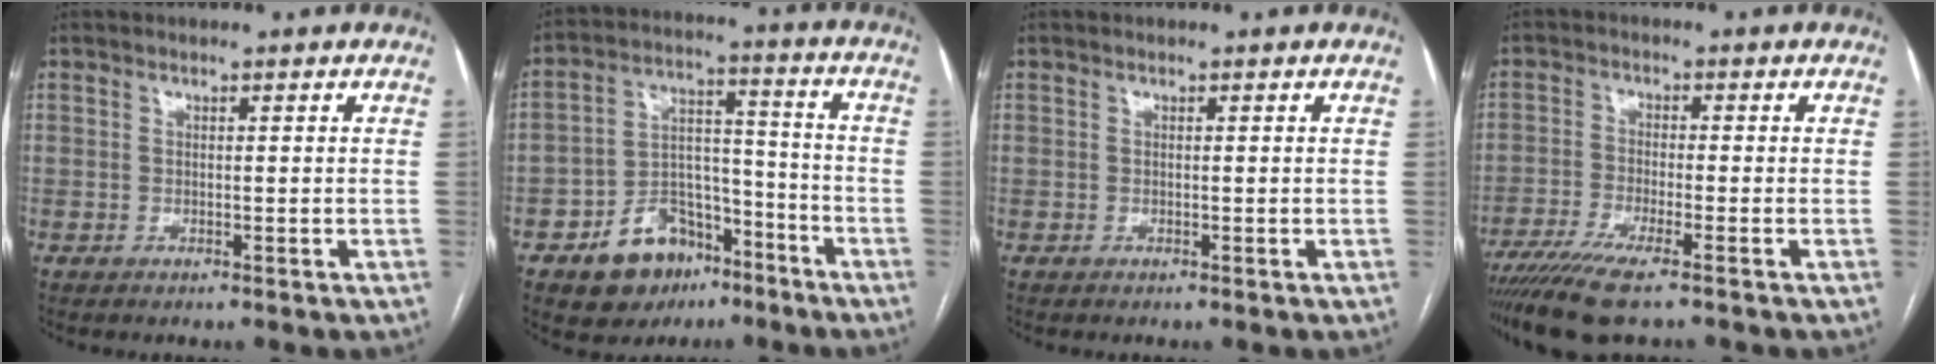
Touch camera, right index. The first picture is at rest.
{"total": 11.8, "force": [-7.2, 7.5, 5.7], "torque": [-0.097, 0.027, -0.112]}
{"total": 0.0}
{"total": 9.7, "force": [-7.3, 0.2, 6.3], "torque": [-0.114, -0.021, -0.125]}